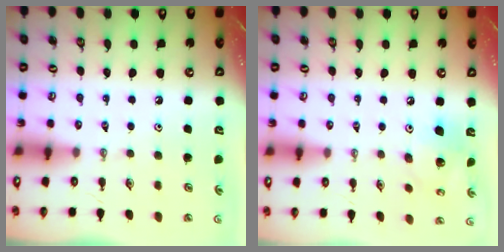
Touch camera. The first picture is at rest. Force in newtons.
{"total": 11.3, "press": 11.0, "slide": 2.2}